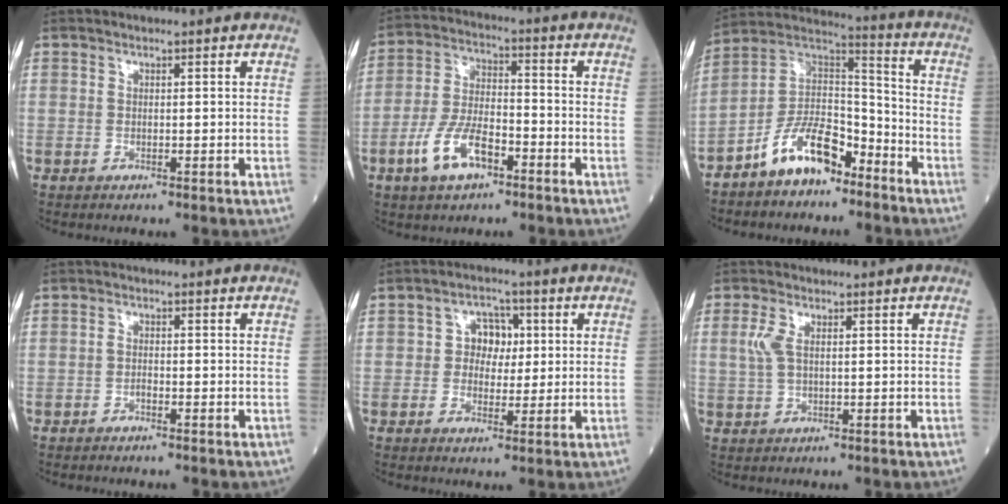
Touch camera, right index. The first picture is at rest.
{"total": 9.3, "force": [-4.6, 3.8, 7.1], "torque": [-0.154, 0.003, -0.088]}
{"total": 11.0, "force": [-7.3, 5.0, 6.5], "torque": [-0.127, 0.029, -0.139]}
{"total": 0.8, "force": [-0.6, 0.2, 0.5], "torque": [-0.012, 0.002, -0.010]}
{"total": 4.7, "force": [0.7, 3.6, 3.0], "torque": [-0.038, 0.012, 0.010]}
{"total": 2.9, "force": [0.7, 1.2, 2.5], "torque": [-0.068, 0.005, 0.017]}